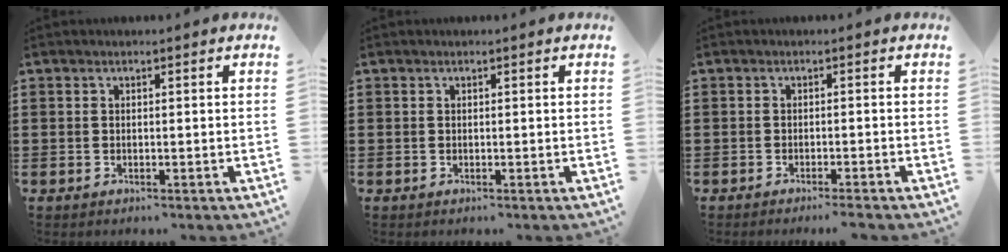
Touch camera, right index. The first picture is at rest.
{"total": 0.0}
{"total": 1.2, "force": [-1.1, -0.2, 0.5], "torque": [-0.009, 0.000, -0.021]}